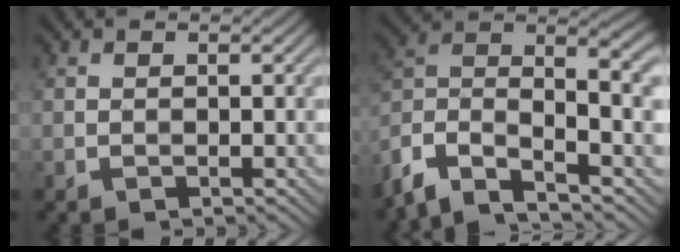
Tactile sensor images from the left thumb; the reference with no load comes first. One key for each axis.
{"total": 11.7, "fx": -6.0, "fy": 5.0, "fz": 8.7, "tx": -0.173, "ty": -0.005, "tz": -0.133}